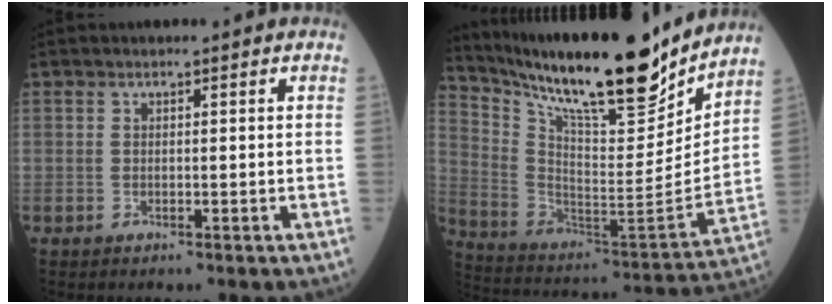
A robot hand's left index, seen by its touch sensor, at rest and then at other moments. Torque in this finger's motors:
{"motor_torque": [0.45, -0.55, 1.02, 0.21]}